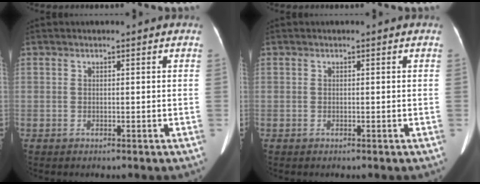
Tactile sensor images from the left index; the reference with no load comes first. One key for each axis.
{"total": 0.0}